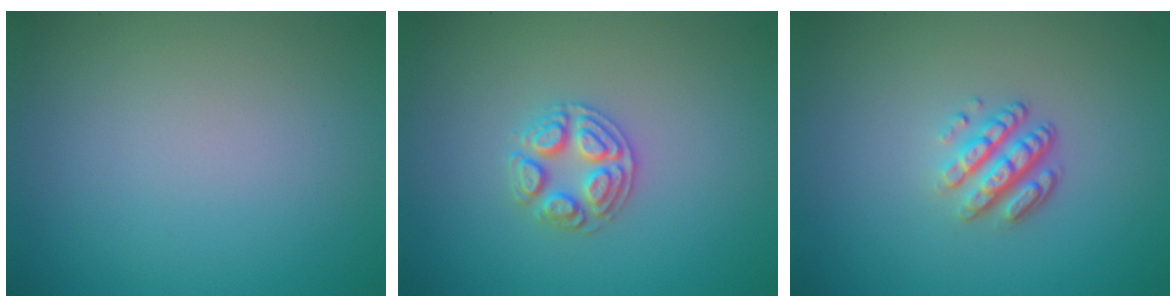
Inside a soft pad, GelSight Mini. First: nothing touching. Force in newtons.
{"total": 2.6, "press": 2.5, "slide": 0.5}
{"total": 3.2, "press": 2.4, "slide": 2.1}